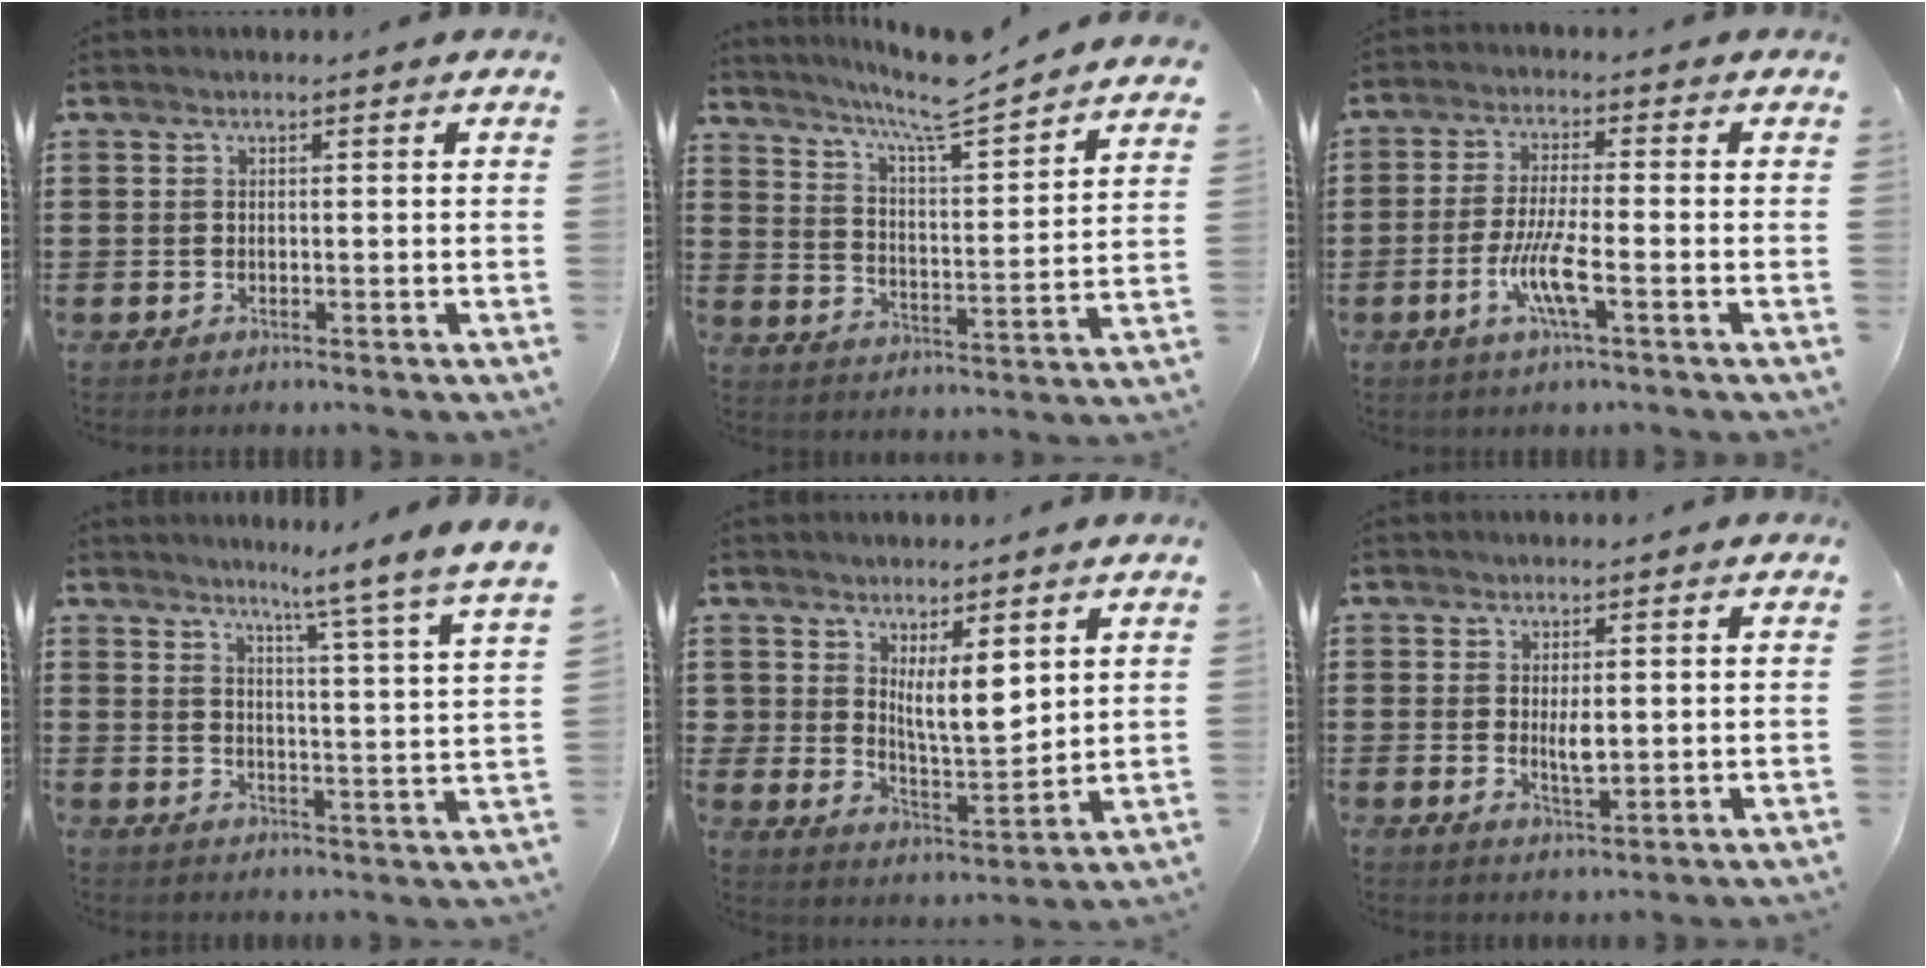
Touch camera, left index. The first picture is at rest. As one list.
[{"total": 6.9, "force": [6.3, -0.2, 2.8], "torque": [-0.074, -0.054, 0.098]}, {"total": 6.9, "force": [-2.6, 1.0, 6.3], "torque": [-0.130, -0.013, -0.054]}, {"total": 5.9, "force": [4.9, -2.1, 2.5], "torque": [-0.053, -0.050, 0.069]}, {"total": 7.2, "force": [4.5, 2.8, 4.9], "torque": [-0.091, -0.022, 0.079]}, {"total": 3.1, "force": [0.4, 1.0, 2.9], "torque": [-0.048, -0.003, 0.005]}]